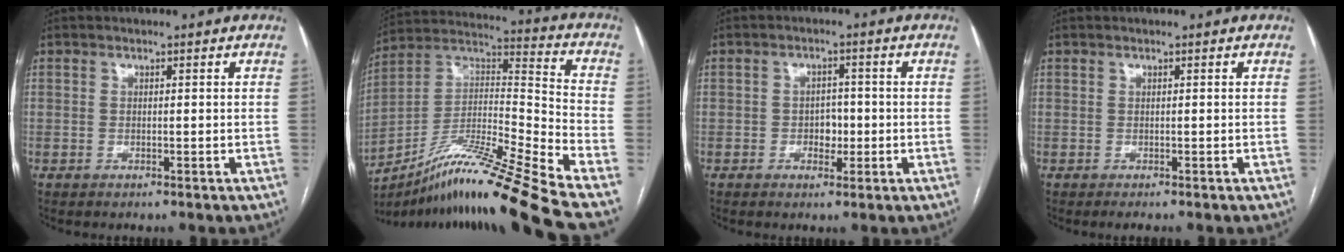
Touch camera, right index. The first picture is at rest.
{"total": 21.0, "force": [-15.6, -2.0, 13.8], "torque": [-0.245, -0.004, -0.281]}
{"total": 3.1, "force": [-0.7, 2.1, 2.1], "torque": [-0.025, 0.006, -0.008]}
{"total": 0.8, "force": [-0.6, 0.1, 0.5], "torque": [-0.007, -0.003, -0.008]}